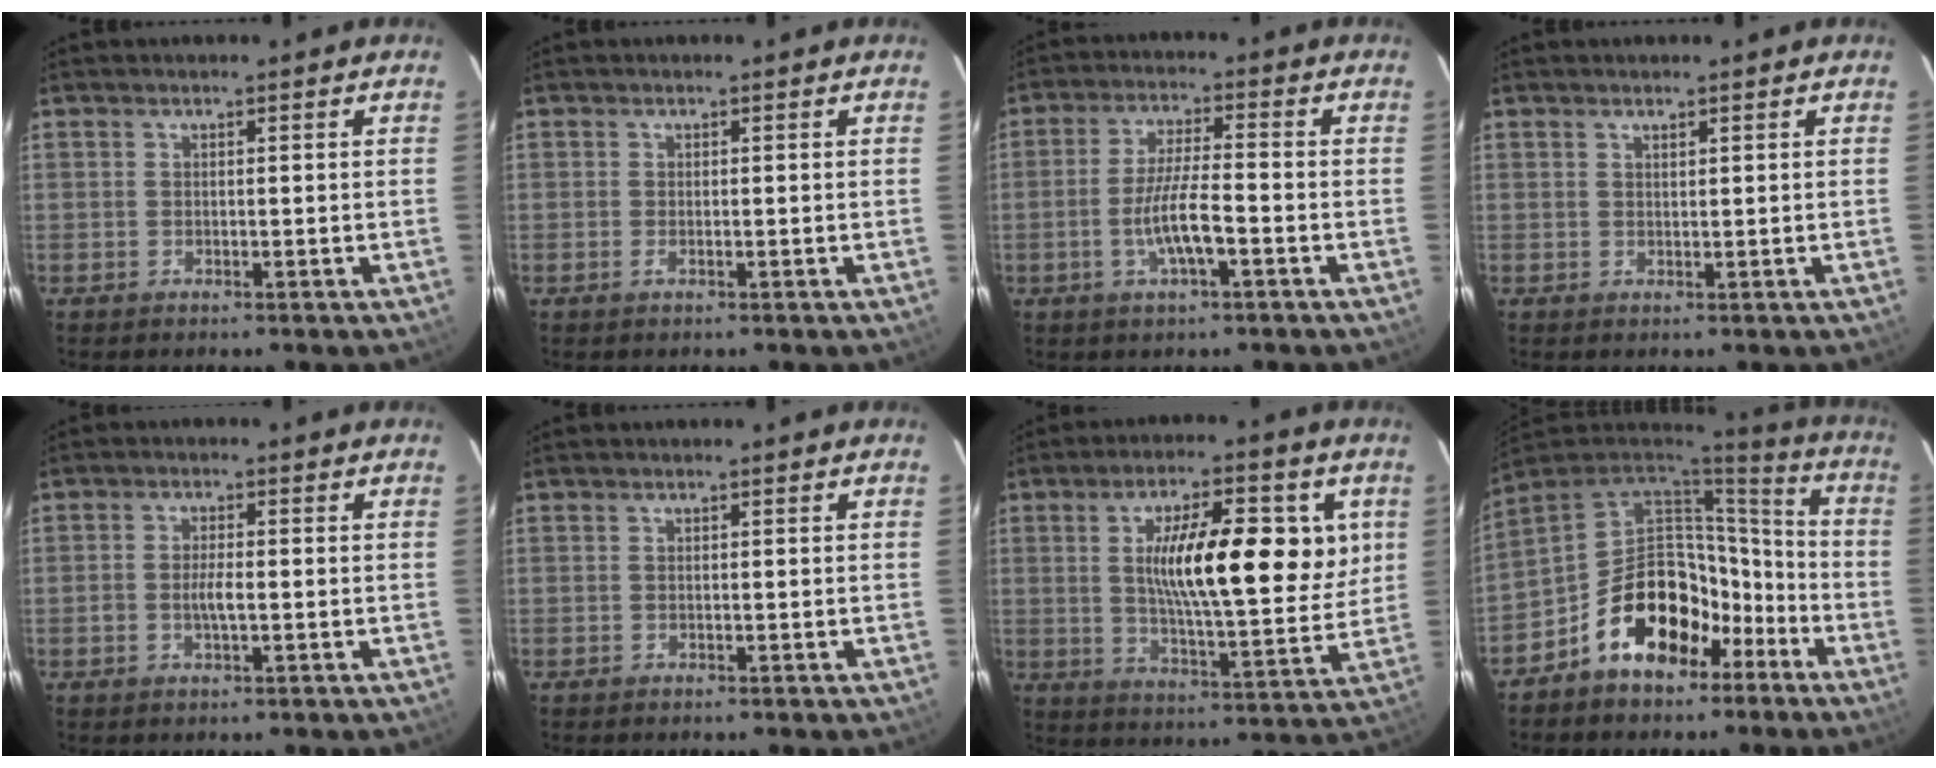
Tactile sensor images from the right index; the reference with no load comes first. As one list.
[{"total": 0.9, "force": [-0.3, 0.1, 0.8], "torque": [-0.016, 0.000, -0.007]}, {"total": 7.7, "force": [-2.9, 1.1, 7.0], "torque": [-0.136, -0.002, -0.053]}, {"total": 0.9, "force": [0.4, -0.4, -0.6], "torque": [0.012, 0.000, 0.008]}, {"total": 3.0, "force": [-0.6, 1.1, 2.8], "torque": [-0.056, 0.001, -0.013]}, {"total": 0.0}, {"total": 17.0, "force": [4.5, 5.1, 15.5], "torque": [-0.251, 0.003, 0.069]}, {"total": 16.7, "force": [-9.6, 10.2, 9.2], "torque": [-0.171, 0.047, -0.141]}]